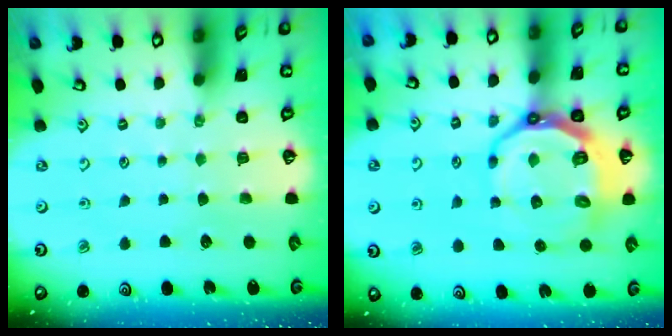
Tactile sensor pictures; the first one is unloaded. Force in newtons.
{"total": 13.4, "press": 12.8, "slide": 4.0}